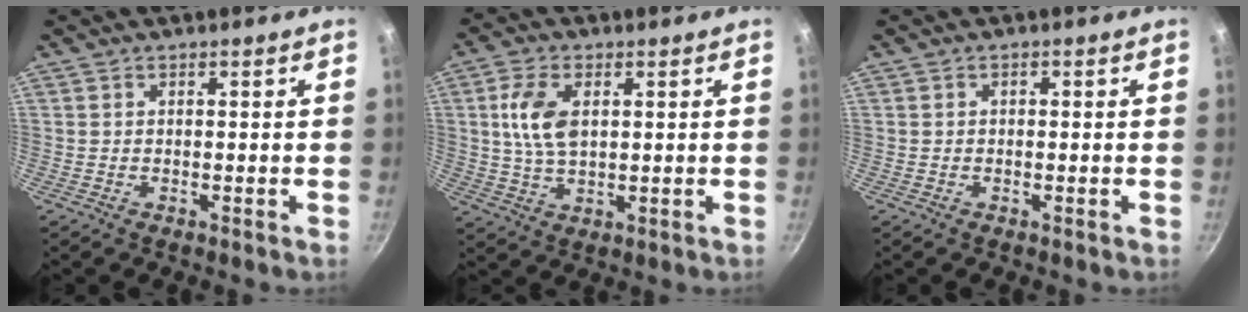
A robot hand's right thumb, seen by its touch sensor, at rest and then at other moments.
{"total": 8.6, "force": [1.8, 4.9, 6.9], "torque": [-0.127, -0.001, 0.034]}
{"total": 0.6, "force": [-0.1, 0.5, 0.3], "torque": [-0.005, 0.005, -0.002]}